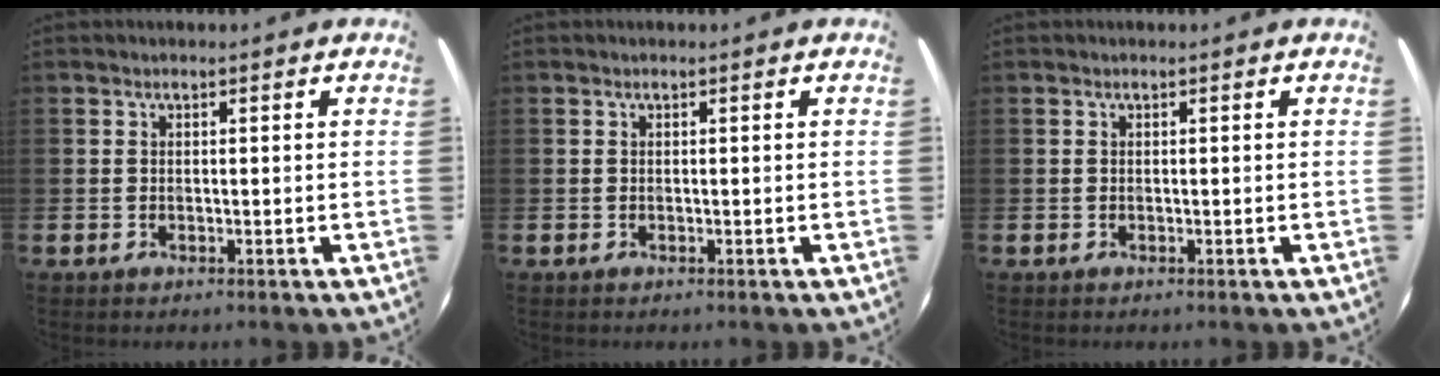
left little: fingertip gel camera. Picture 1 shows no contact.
{"total": 0.0}
{"total": 0.0}